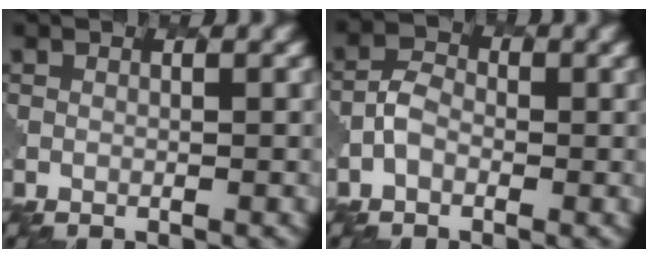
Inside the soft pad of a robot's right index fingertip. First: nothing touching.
{"total": 1.7, "force": [-0.8, 1.3, 0.9], "torque": [-0.017, 0.007, -0.019]}